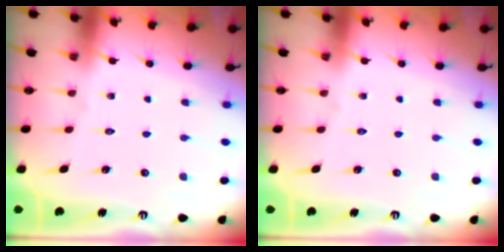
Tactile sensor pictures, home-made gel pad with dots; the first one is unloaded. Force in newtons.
{"total": 0.0}